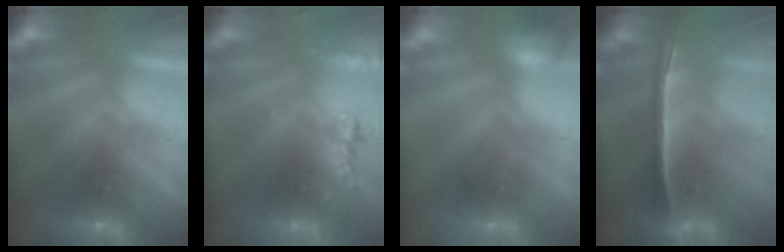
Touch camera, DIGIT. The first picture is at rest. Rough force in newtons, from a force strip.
{"total": 2.4}
{"total": 2.6}
{"total": 1.4}